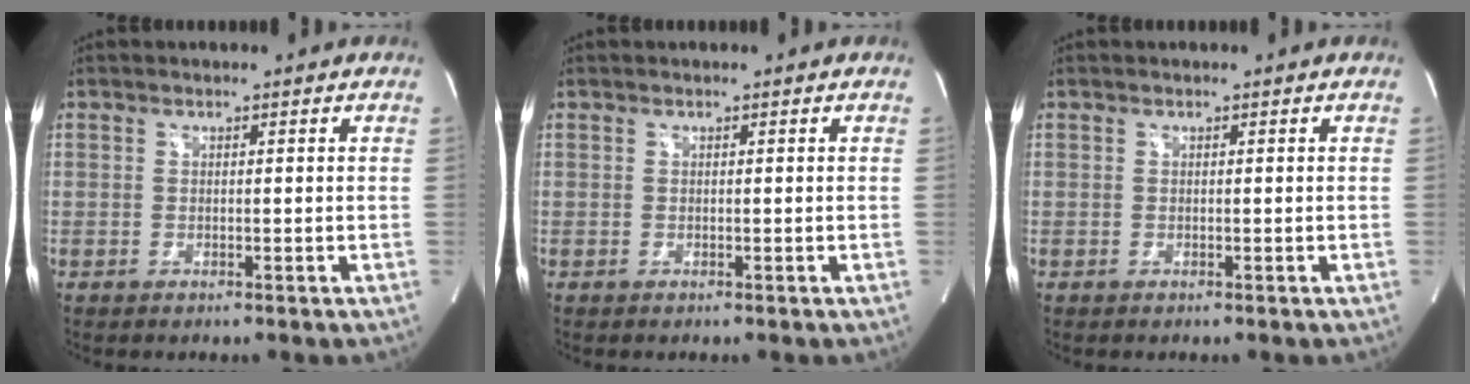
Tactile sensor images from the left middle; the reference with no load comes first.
{"total": 0.0}
{"total": 0.0}